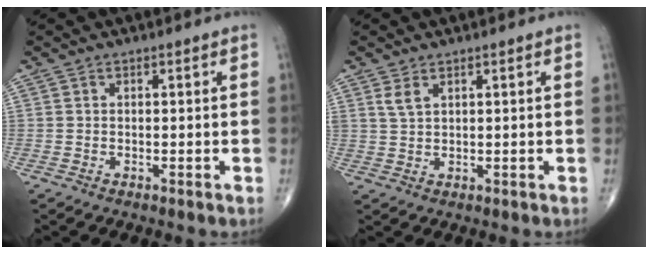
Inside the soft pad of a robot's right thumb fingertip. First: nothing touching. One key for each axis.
{"total": 2.5, "fx": 1.5, "fy": 1.1, "fz": 1.7, "tx": -0.036, "ty": -0.002, "tz": 0.039}